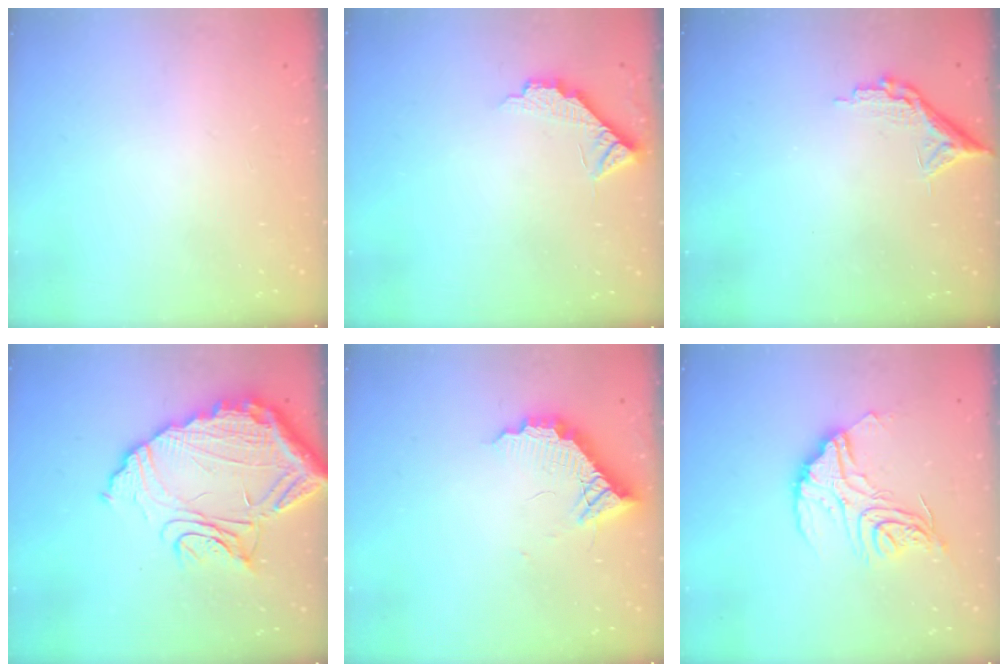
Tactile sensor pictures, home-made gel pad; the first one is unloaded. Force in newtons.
{"total": 7.4, "press": 7.4, "slide": 0.7}
{"total": 8.7, "press": 8.6, "slide": 0.5}
{"total": 19.5, "press": 19.4, "slide": 1.7}
{"total": 11.2, "press": 11.2, "slide": 0.6}
{"total": 16.0, "press": 15.9, "slide": 1.5}